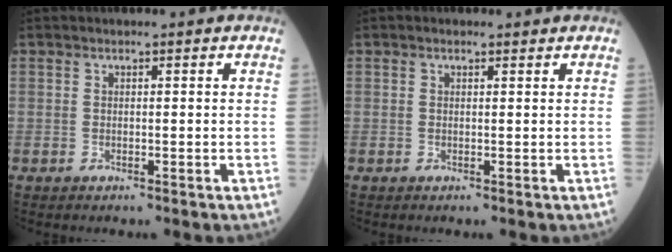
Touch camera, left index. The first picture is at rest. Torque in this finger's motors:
{"motor_torque": [0.45, -0.26, 0.04, -0.01]}